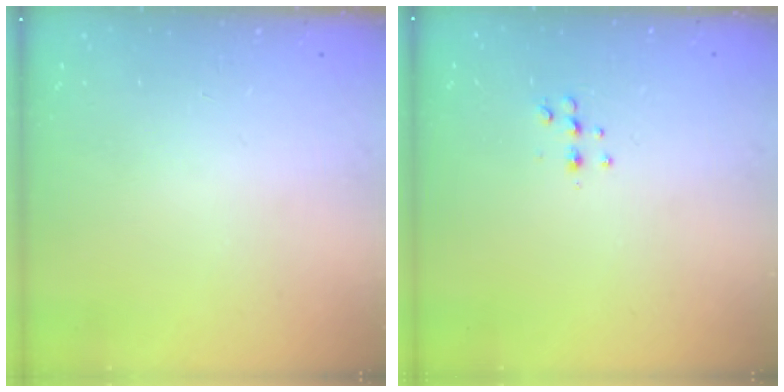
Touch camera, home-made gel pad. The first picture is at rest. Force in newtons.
{"total": 5.3, "press": 5.2, "slide": 0.8}